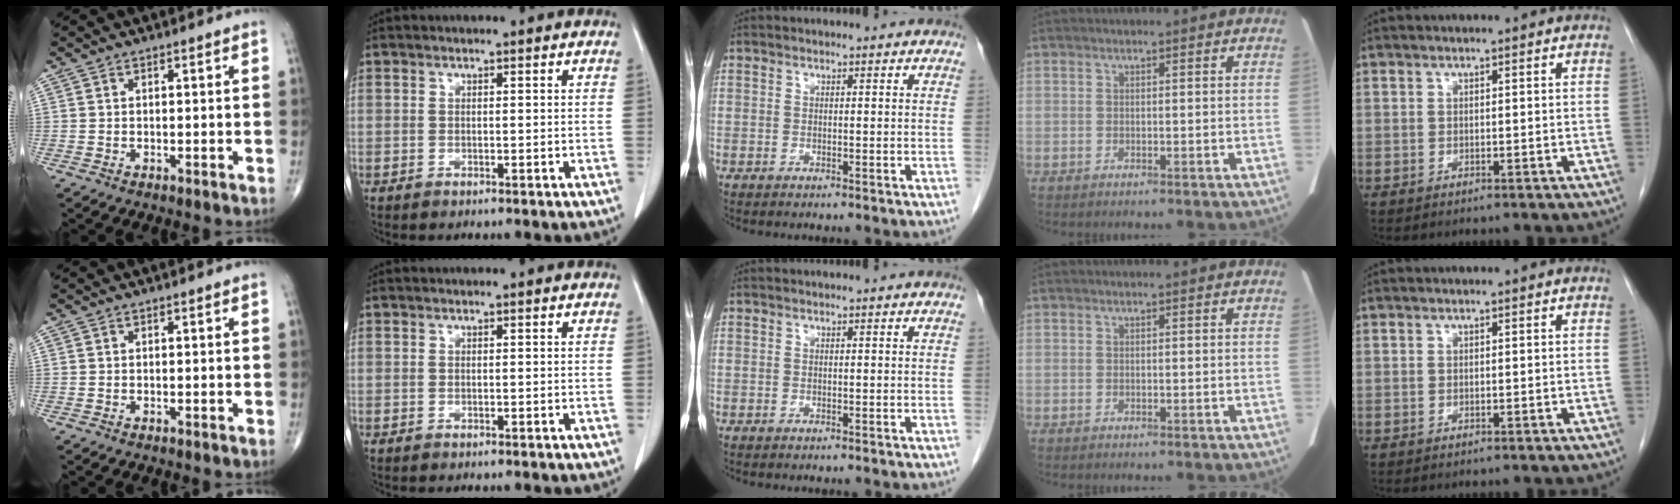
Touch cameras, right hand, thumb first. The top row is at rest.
{}